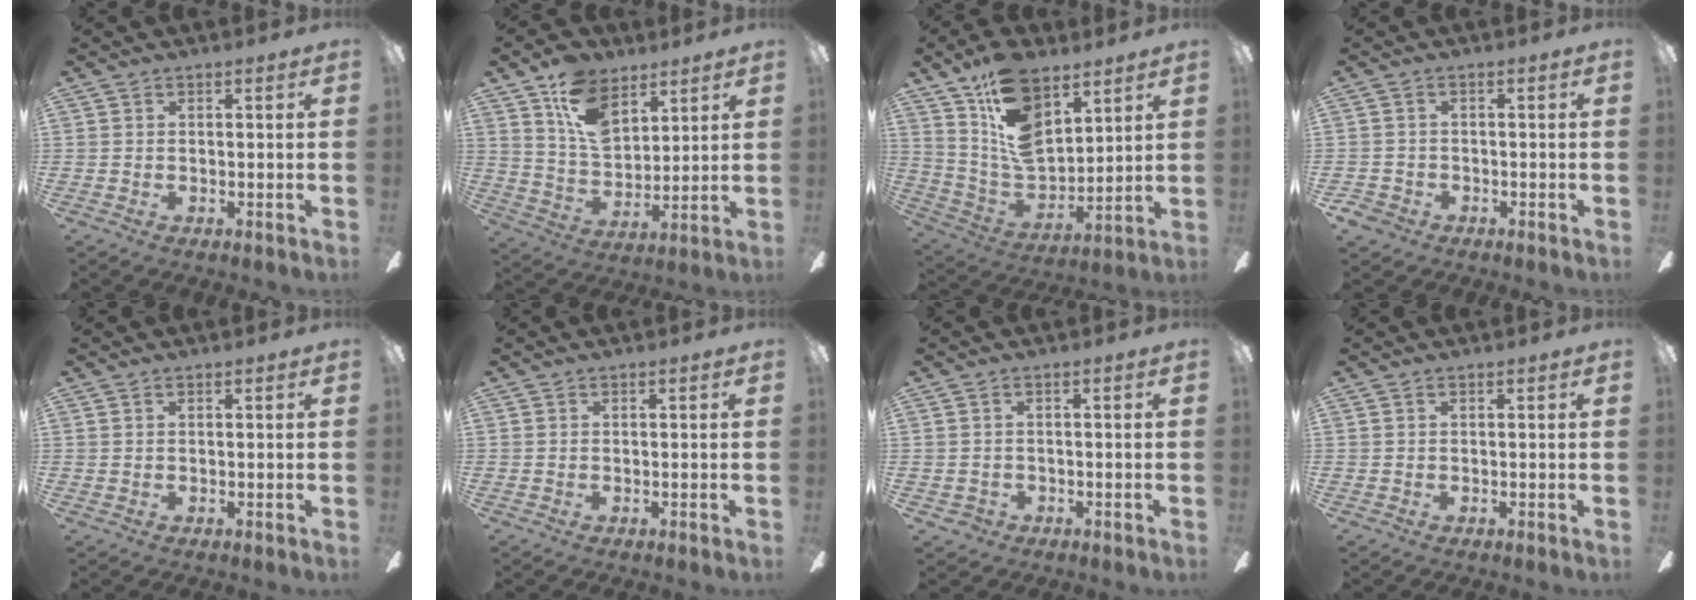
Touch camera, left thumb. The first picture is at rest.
{"total": 13.4, "force": [8.0, 8.2, 6.9], "torque": [-0.125, -0.027, 0.154]}
{"total": 16.9, "force": [10.3, 8.9, 10.0], "torque": [-0.183, -0.054, 0.190]}
{"total": 2.7, "force": [-1.5, 2.1, 0.7], "torque": [-0.025, 0.003, -0.034]}
{"total": 0.5, "force": [0.4, 0.2, 0.4], "torque": [-0.009, 0.003, 0.006]}
{"total": 0.0}
{"total": 1.5, "force": [-0.2, 1.4, 0.6], "torque": [-0.015, 0.004, -0.005]}
{"total": 0.0}